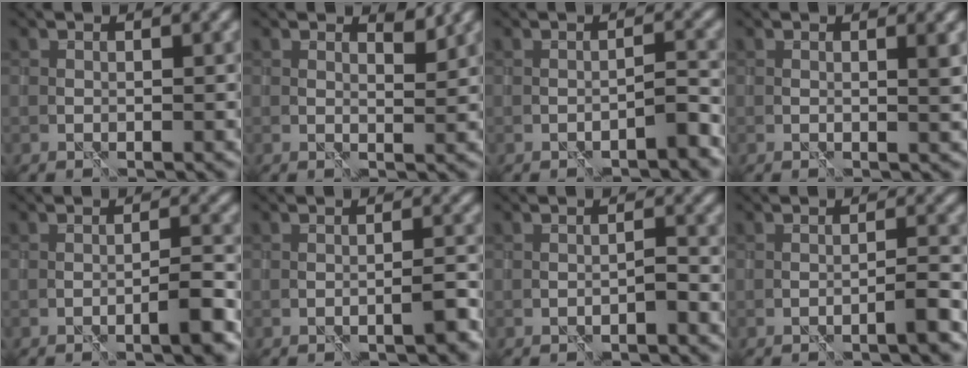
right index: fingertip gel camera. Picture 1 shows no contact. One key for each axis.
{"total": 1.3, "fx": 1.1, "fy": 0.3, "fz": 0.6, "tx": -0.006, "ty": -0.005, "tz": 0.020}
{"total": 2.1, "fx": -1.4, "fy": 0.2, "fz": 1.5, "tx": -0.022, "ty": 0.006, "tz": -0.023}
{"total": 1.3, "fx": 0.3, "fy": 0.3, "fz": 1.2, "tx": -0.013, "ty": -0.002, "tz": 0.005}
{"total": 2.5, "fx": -1.3, "fy": 0.2, "fz": 2.1, "tx": -0.029, "ty": 0.008, "tz": -0.024}
{"total": 2.0, "fx": -1.1, "fy": 0.2, "fz": 1.7, "tx": -0.027, "ty": 0.004, "tz": -0.017}
{"total": 1.0, "fx": -0.7, "fy": 0.1, "fz": 0.7, "tx": -0.012, "ty": 0.003, "tz": -0.012}
{"total": 1.8, "fx": -1.0, "fy": 0.1, "fz": 1.4, "tx": -0.017, "ty": 0.007, "tz": -0.021}